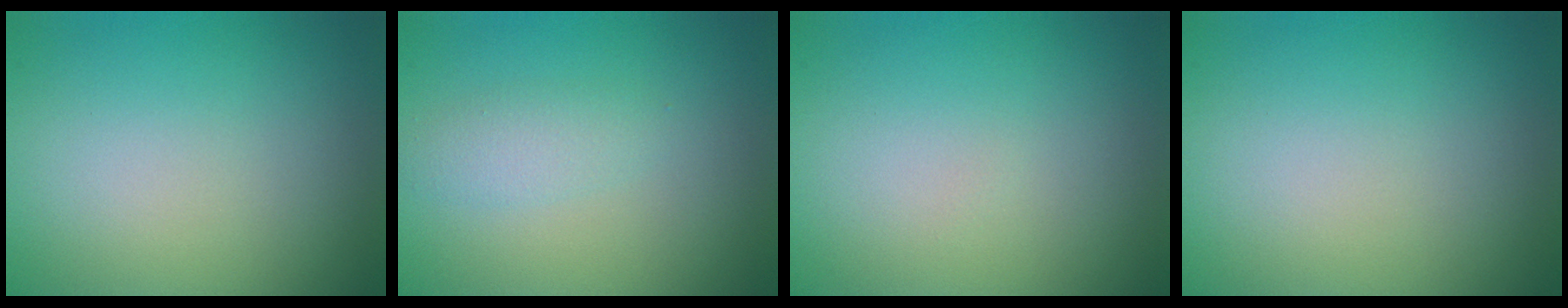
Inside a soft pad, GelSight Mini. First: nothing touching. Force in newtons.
{"total": 1.7, "press": 1.7, "slide": 0.1}
{"total": 0.0}
{"total": 0.0}